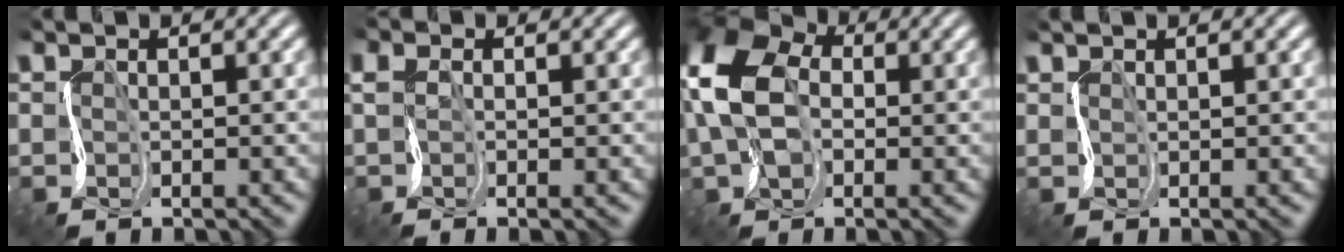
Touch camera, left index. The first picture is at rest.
{"total": 1.5, "force": [0.4, 0.6, 1.3], "torque": [-0.034, 0.014, 0.009]}
{"total": 10.0, "force": [0.9, 7.1, 7.1], "torque": [-0.156, 0.009, 0.007]}
{"total": 1.0, "force": [0.8, -0.2, 0.5], "torque": [-0.010, 0.009, 0.011]}